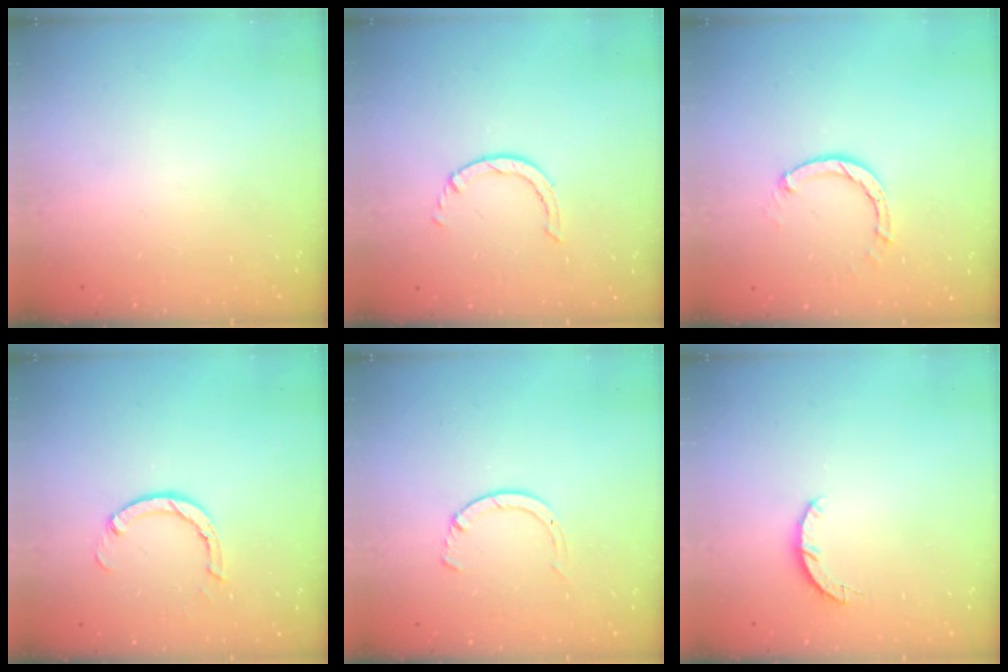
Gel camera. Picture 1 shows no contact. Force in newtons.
{"total": 0.8, "press": 0.7, "slide": 0.2}
{"total": 3.0, "press": 3.0, "slide": 0.4}
{"total": 3.4, "press": 3.4, "slide": 0.2}
{"total": 2.8, "press": 2.8, "slide": 0.4}
{"total": 3.2, "press": 3.2, "slide": 0.4}